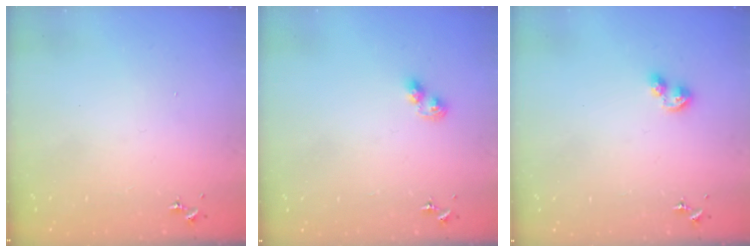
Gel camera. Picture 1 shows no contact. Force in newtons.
{"total": 3.0, "press": 2.9, "slide": 0.4}
{"total": 6.6, "press": 6.6, "slide": 0.8}